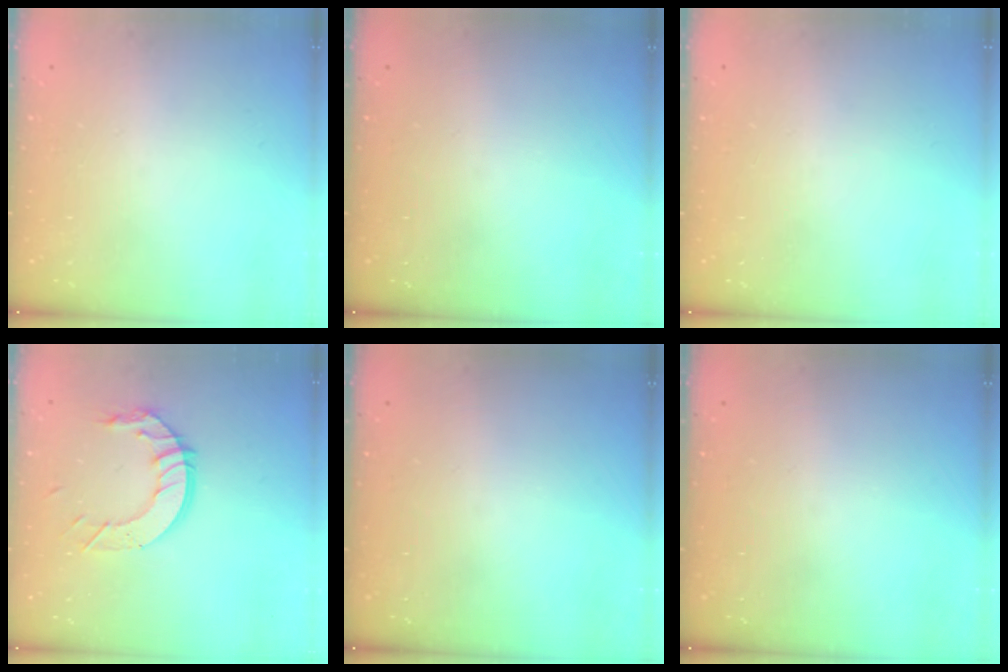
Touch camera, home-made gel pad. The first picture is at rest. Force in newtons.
{"total": 0.0}
{"total": 0.0}
{"total": 10.6, "press": 10.5, "slide": 1.0}
{"total": 0.0}
{"total": 0.0}